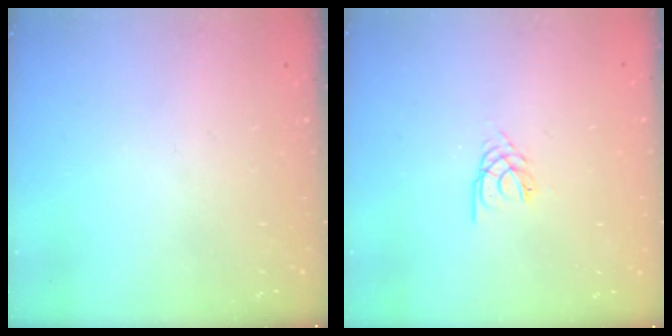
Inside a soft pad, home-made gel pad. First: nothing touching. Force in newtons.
{"total": 2.3, "press": 2.3, "slide": 0.4}